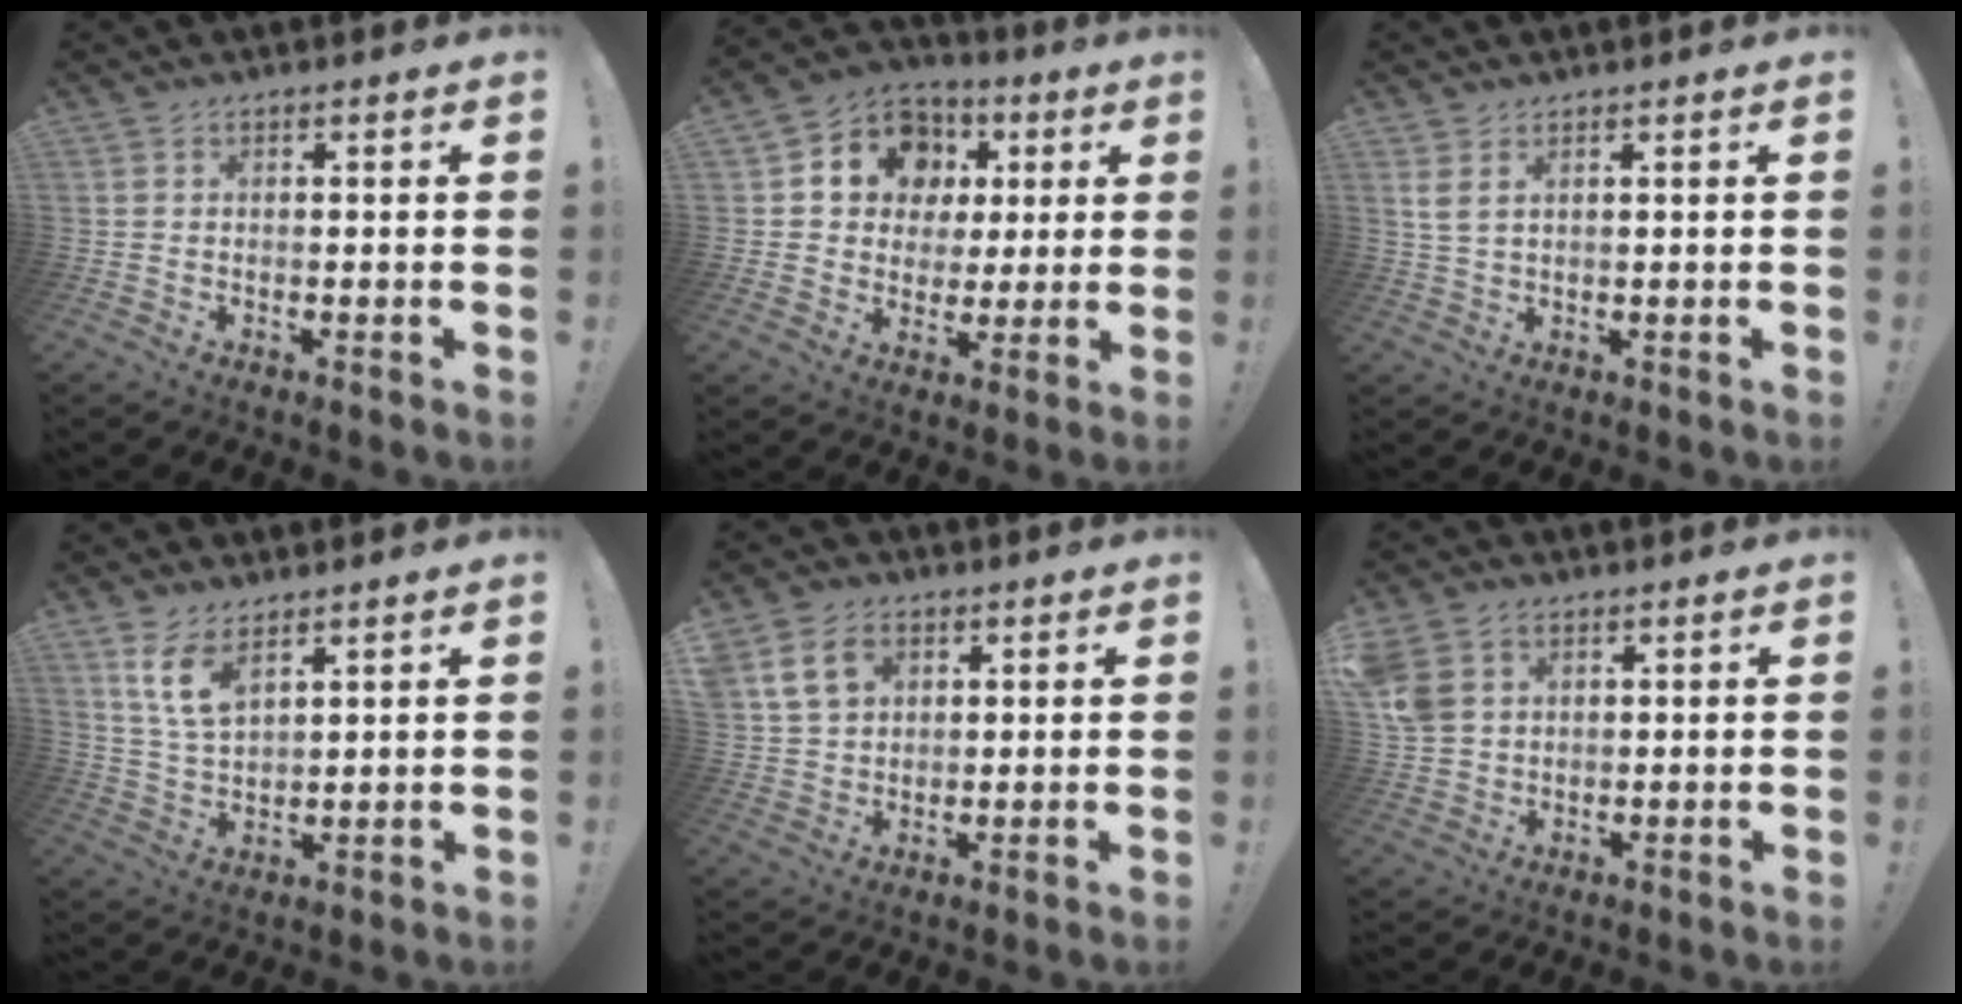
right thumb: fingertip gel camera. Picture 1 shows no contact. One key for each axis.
{"total": 12.7, "fx": 3.8, "fy": 11.2, "fz": 4.6, "tx": -0.069, "ty": -0.015, "tz": 0.088}
{"total": 3.1, "fx": 1.6, "fy": 1.1, "fz": 2.4, "tx": -0.050, "ty": -0.001, "tz": 0.030}
{"total": 8.3, "fx": 5.3, "fy": 3.5, "fz": 5.3, "tx": -0.106, "ty": -0.020, "tz": 0.101}
{"total": 10.3, "fx": 4.6, "fy": 7.7, "fz": 5.0, "tx": -0.076, "ty": -0.006, "tz": 0.094}
{"total": 7.4, "fx": 3.3, "fy": 5.6, "fz": 3.4, "tx": -0.073, "ty": -0.004, "tz": 0.068}